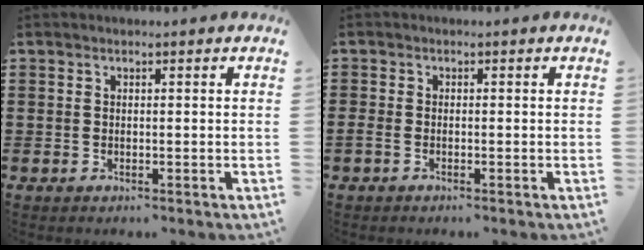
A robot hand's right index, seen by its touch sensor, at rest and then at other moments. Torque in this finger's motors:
{"motor_torque": [1.31, 0.83, 0.02, -0.02]}